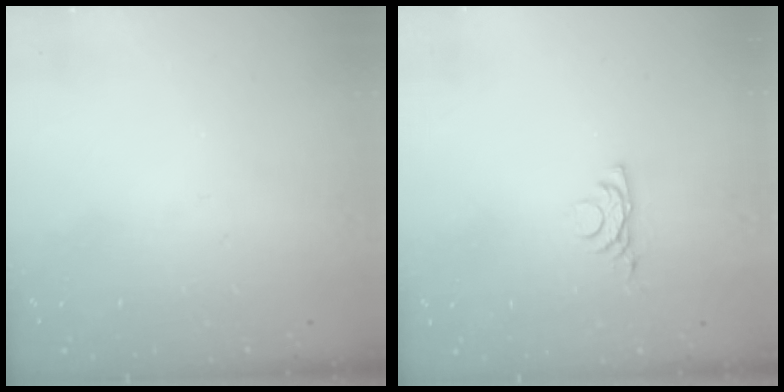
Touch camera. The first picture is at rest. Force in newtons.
{"total": 4.3, "press": 4.2, "slide": 0.8}